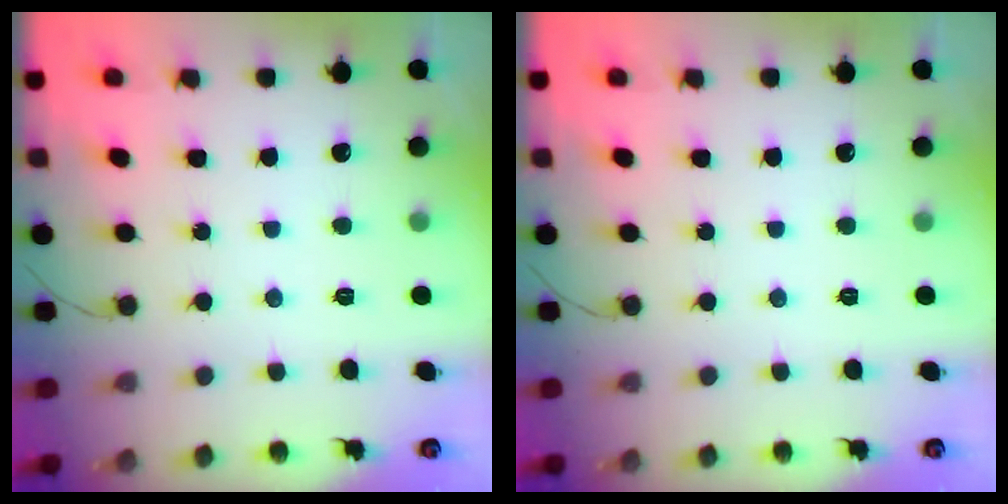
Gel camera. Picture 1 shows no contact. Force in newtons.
{"total": 0.0}